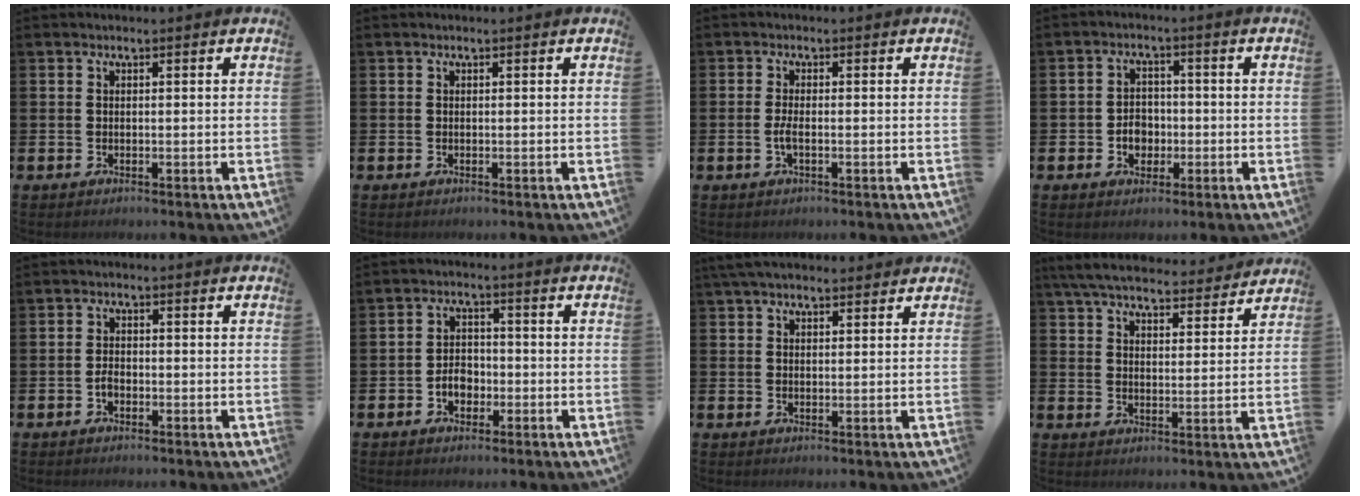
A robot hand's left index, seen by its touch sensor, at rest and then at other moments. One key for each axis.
{"total": 0.0}
{"total": 1.9, "fx": -0.5, "fy": 0.5, "fz": 1.7, "tx": -0.038, "ty": 0.003, "tz": -0.008}
{"total": 3.5, "fx": -0.9, "fy": 2.9, "fz": 1.7, "tx": -0.028, "ty": 0.002, "tz": -0.023}
{"total": 1.6, "fx": -0.7, "fy": 1.1, "fz": 1.0, "tx": -0.016, "ty": 0.003, "tz": -0.014}
{"total": 3.3, "fx": -1.3, "fy": 2.4, "fz": 1.9, "tx": -0.027, "ty": 0.001, "tz": -0.030}
{"total": 3.7, "fx": 3.2, "fy": 1.0, "fz": 1.5, "tx": -0.034, "ty": -0.006, "tz": 0.060}
{"total": 6.7, "fx": 6.3, "fy": 1.3, "fz": 1.7, "tx": -0.054, "ty": -0.037, "tz": 0.112}